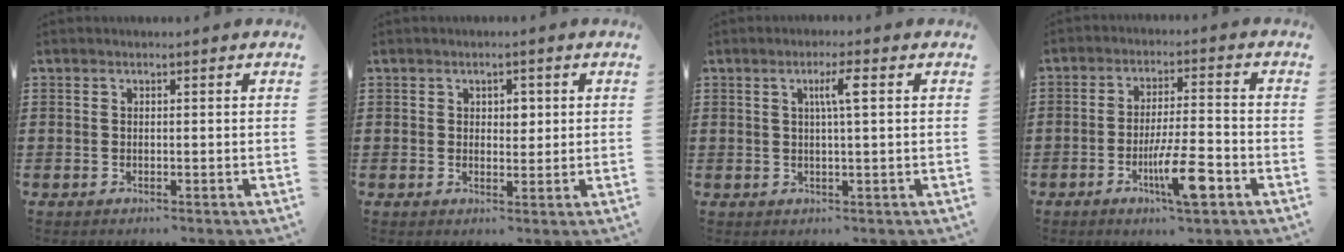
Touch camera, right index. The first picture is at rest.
{"total": 1.8, "force": [0.4, 1.2, 1.3], "torque": [-0.020, 0.005, 0.004]}
{"total": 3.5, "force": [0.8, 0.0, 3.4], "torque": [-0.059, -0.001, 0.008]}
{"total": 8.1, "force": [-3.7, 1.4, 7.1], "torque": [-0.129, -0.006, -0.064]}